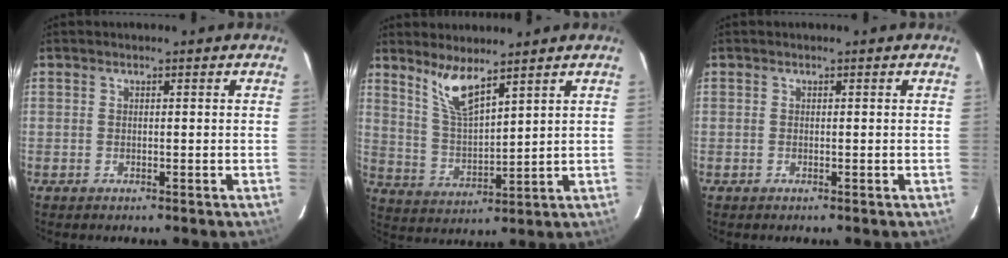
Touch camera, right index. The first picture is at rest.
{"total": 7.6, "force": [5.7, 1.3, 4.8], "torque": [-0.095, -0.009, 0.124]}
{"total": 0.0}